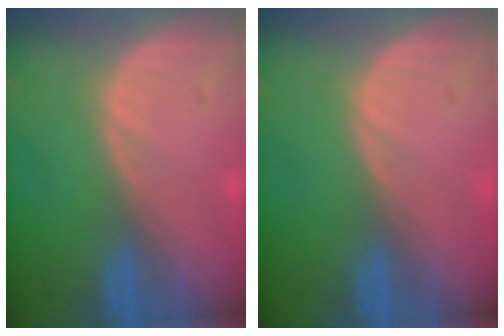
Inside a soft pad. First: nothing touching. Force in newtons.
{"total": 0.0}